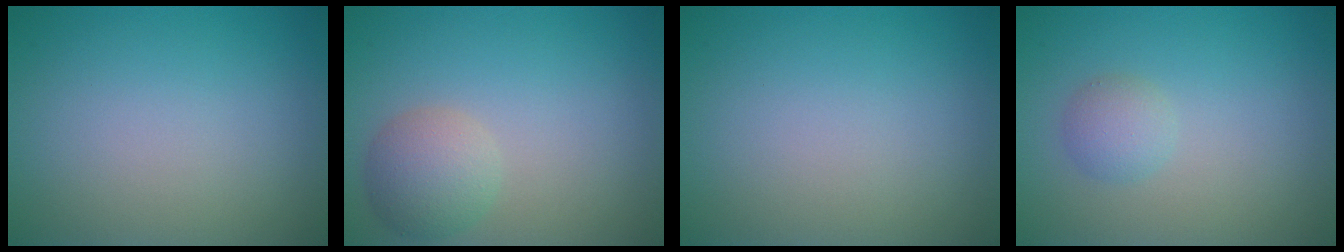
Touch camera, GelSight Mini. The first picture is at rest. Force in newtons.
{"total": 3.3, "press": 3.2, "slide": 0.3}
{"total": 0.0}
{"total": 1.7, "press": 1.7, "slide": 0.1}